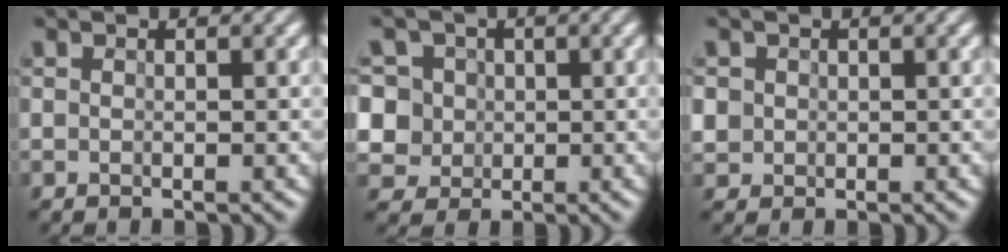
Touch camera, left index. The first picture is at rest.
{"total": 7.2, "force": [1.2, 6.5, 2.8], "torque": [-0.084, 0.036, 0.013]}
{"total": 3.7, "force": [0.4, 3.5, 1.1], "torque": [-0.051, 0.029, 0.004]}